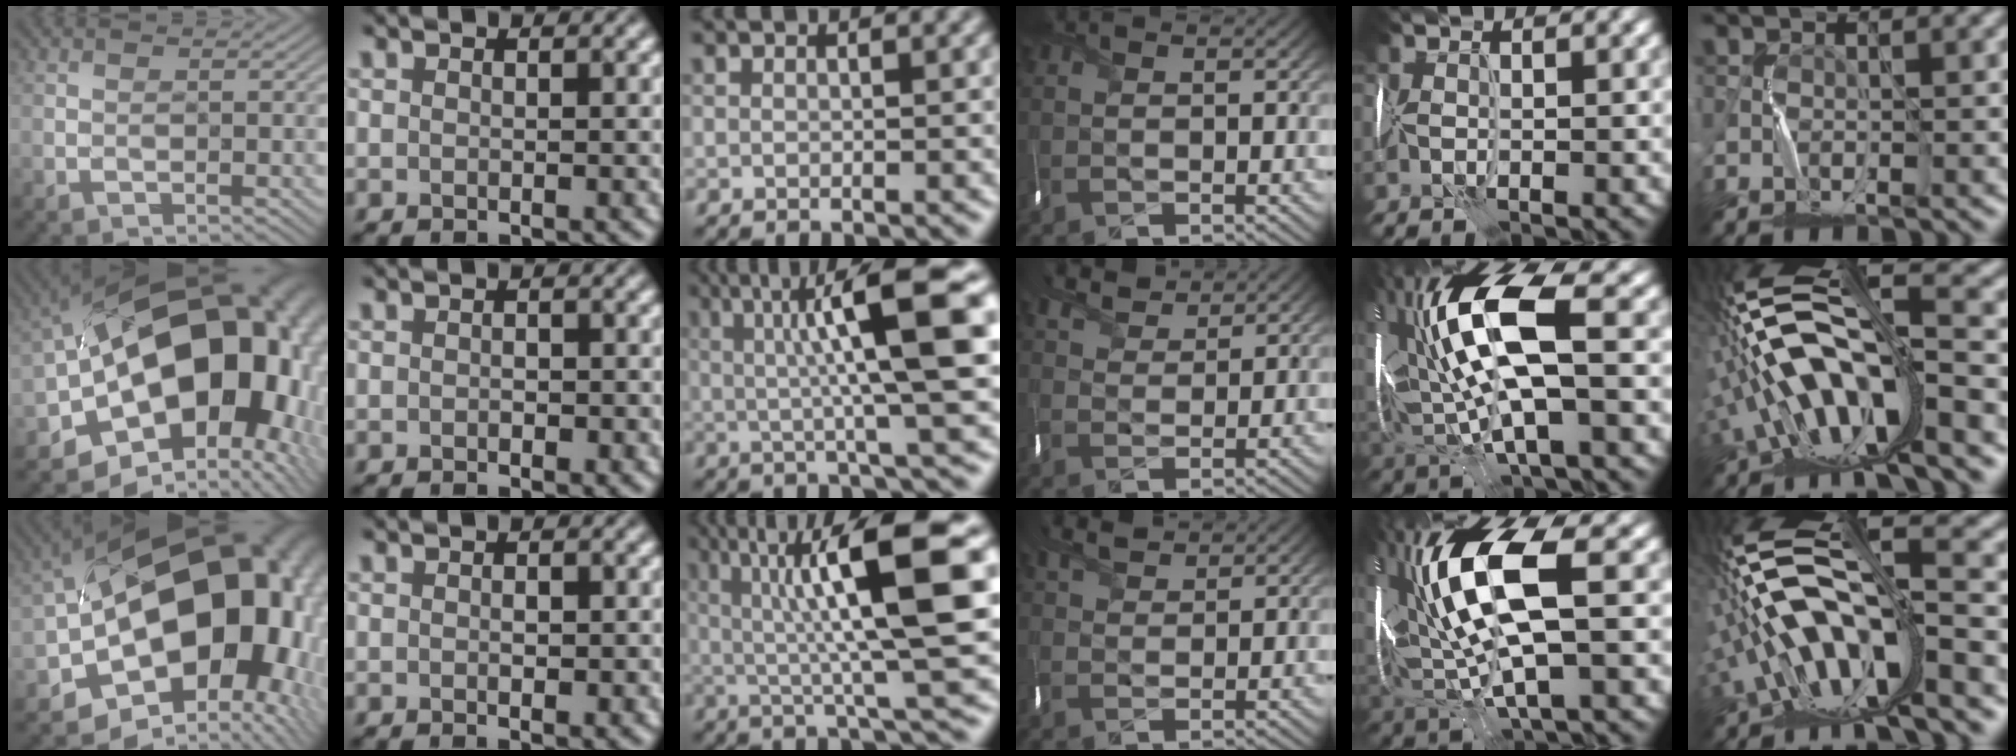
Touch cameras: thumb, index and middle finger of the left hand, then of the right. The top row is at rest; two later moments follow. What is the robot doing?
{"motion": "wrap", "object": "ribbon"}